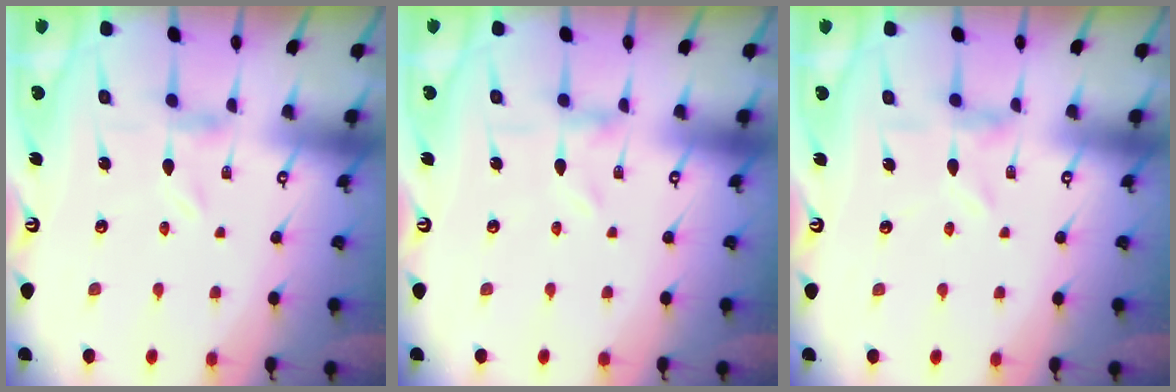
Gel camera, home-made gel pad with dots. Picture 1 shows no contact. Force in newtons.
{"total": 0.9, "press": 0.9, "slide": 0.2}
{"total": 4.5, "press": 4.5, "slide": 0.4}